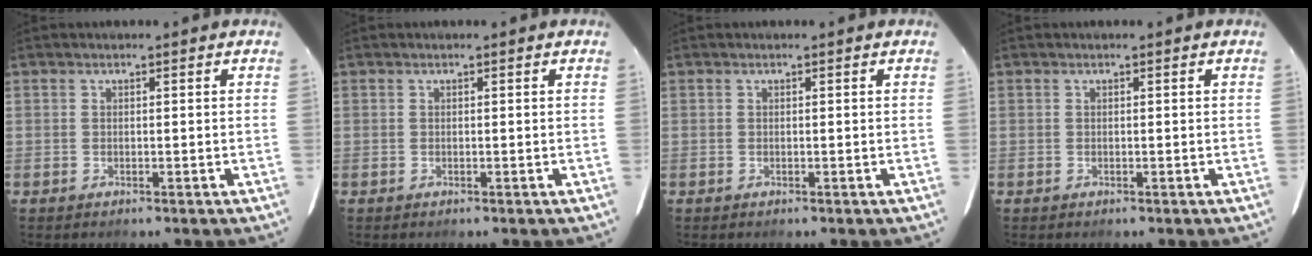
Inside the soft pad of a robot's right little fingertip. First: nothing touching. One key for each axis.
{"total": 0.0}
{"total": 0.0}
{"total": 0.0}